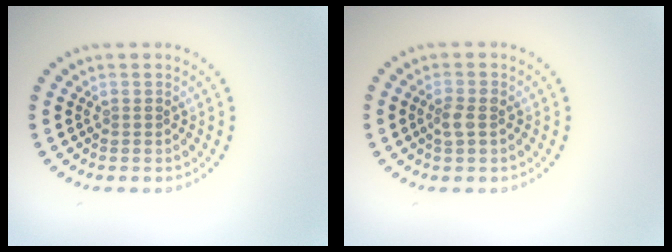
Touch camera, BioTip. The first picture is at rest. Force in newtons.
{"total": 1.5, "press": 1.5, "slide": 0.3}